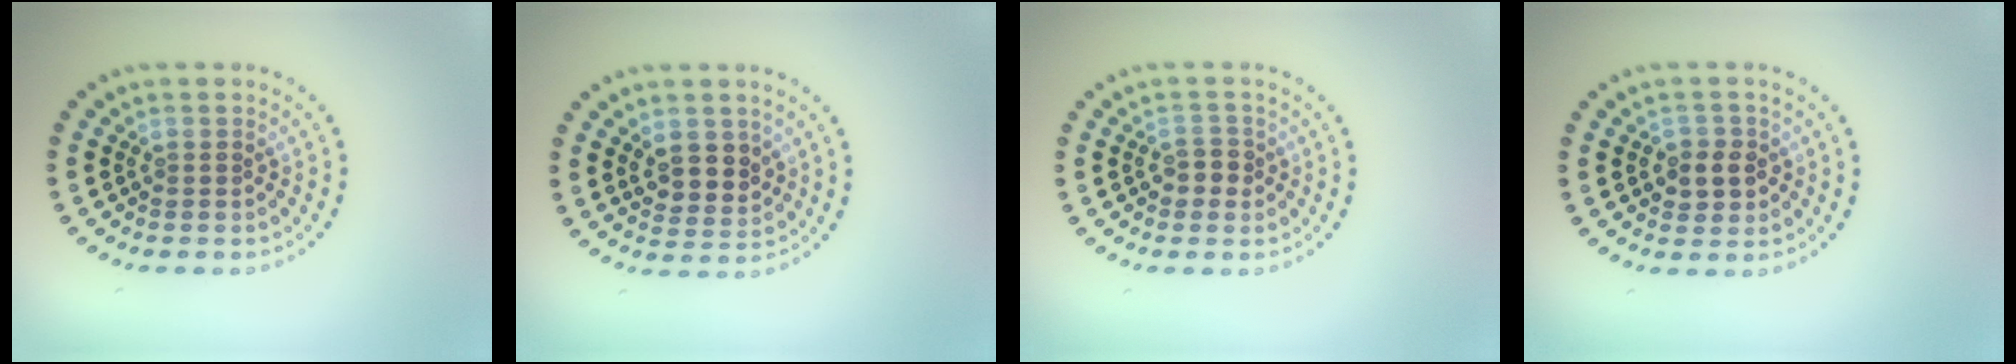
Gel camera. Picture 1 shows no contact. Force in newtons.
{"total": 2.9, "press": 2.7, "slide": 1.0}
{"total": 1.9, "press": 1.8, "slide": 0.6}
{"total": 2.3, "press": 2.3, "slide": 0.6}